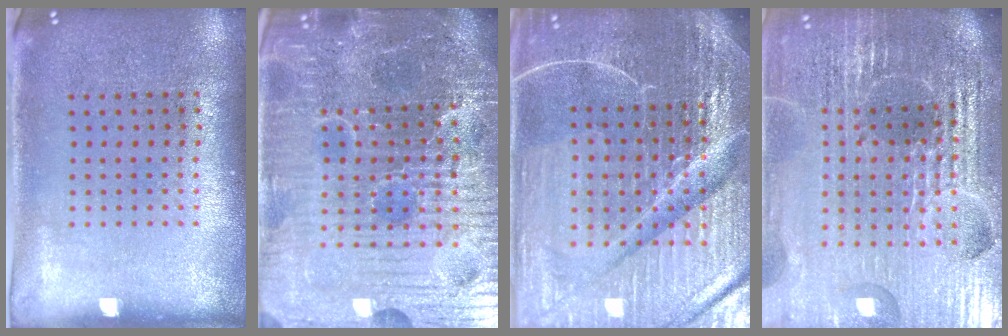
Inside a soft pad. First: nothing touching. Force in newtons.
{"total": 7.3, "press": 6.5, "slide": 3.2}
{"total": 6.8, "press": 6.0, "slide": 3.2}
{"total": 6.7, "press": 5.9, "slide": 3.2}